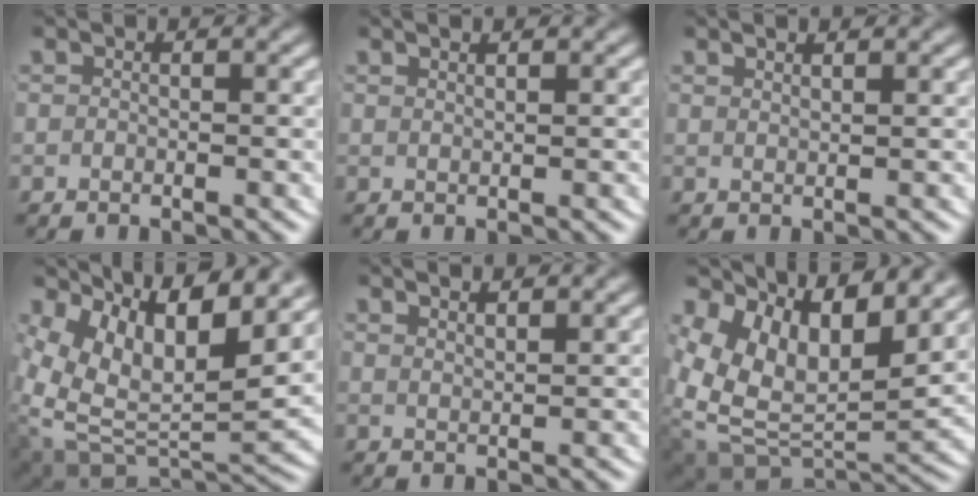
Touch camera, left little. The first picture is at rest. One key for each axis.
{"total": 1.2, "fx": 1.0, "fy": -0.4, "fz": 0.5, "tx": -0.005, "ty": -0.004, "tz": 0.022}
{"total": 1.5, "fx": 1.3, "fy": -0.4, "fz": 0.5, "tx": -0.007, "ty": -0.005, "tz": 0.028}
{"total": 12.3, "fx": 0.7, "fy": 8.1, "fz": 9.2, "tx": -0.161, "ty": -0.038, "tz": 0.024}
{"total": 2.3, "fx": 2.1, "fy": -0.1, "fz": 0.9, "tx": -0.011, "ty": -0.005, "tz": 0.041}
{"total": 13.0, "fx": 1.2, "fy": 9.4, "fz": 8.9, "tx": -0.173, "ty": -0.035, "tz": 0.029}